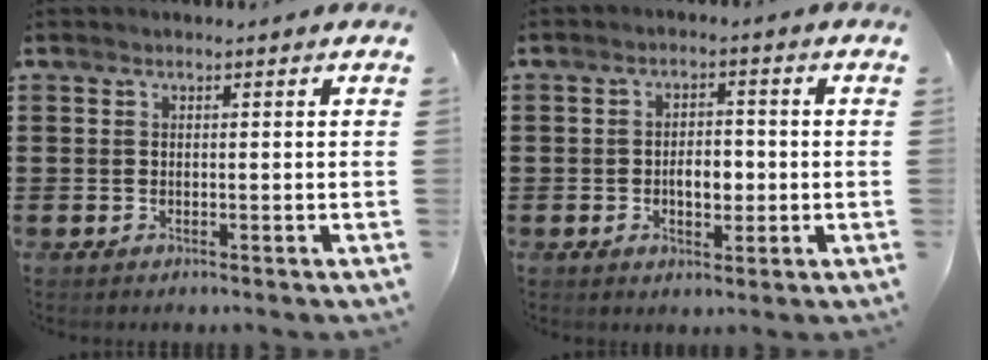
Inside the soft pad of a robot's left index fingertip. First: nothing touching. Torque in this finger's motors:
{"motor_torque": [0.37, 0.32, 0.14, 0.07]}